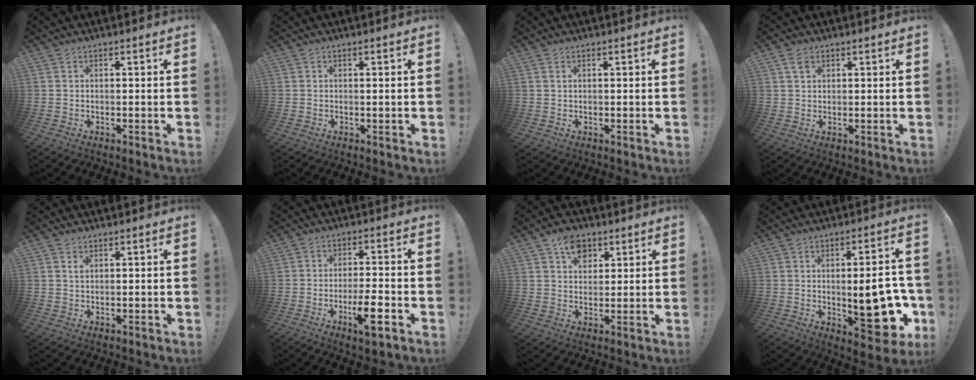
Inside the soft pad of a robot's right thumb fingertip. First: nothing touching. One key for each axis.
{"total": 0.5, "fx": 0.1, "fy": -0.1, "fz": 0.5, "tx": -0.006, "ty": -0.002, "tz": 0.000}
{"total": 0.8, "fx": 0.5, "fy": 0.4, "fz": 0.5, "tx": -0.010, "ty": 0.001, "tz": 0.009}
{"total": 2.7, "fx": 1.5, "fy": 1.8, "fz": 1.2, "tx": -0.018, "ty": -0.001, "tz": 0.028}
{"total": 1.3, "fx": 0.7, "fy": 0.9, "fz": 0.5, "tx": -0.004, "ty": -0.003, "tz": 0.013}
{"total": 9.4, "fx": -4.7, "fy": 2.4, "fz": 7.7, "tx": -0.134, "ty": 0.012, "tz": -0.084}
{"total": 7.5, "fx": 3.9, "fy": 5.5, "fz": 3.4, "tx": -0.047, "ty": -0.010, "tz": 0.073}
{"total": 18.9, "fx": -3.4, "fy": 7.4, "fz": 17.1, "tx": -0.203, "ty": 0.004, "tz": -0.041}